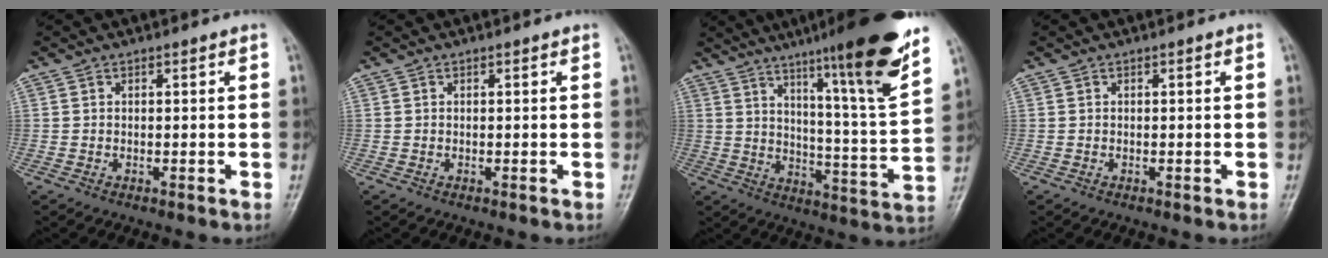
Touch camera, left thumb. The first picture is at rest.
{"total": 0.0}
{"total": 20.3, "force": [13.4, 0.8, 15.3], "torque": [-0.204, -0.065, 0.197]}
{"total": 0.0}